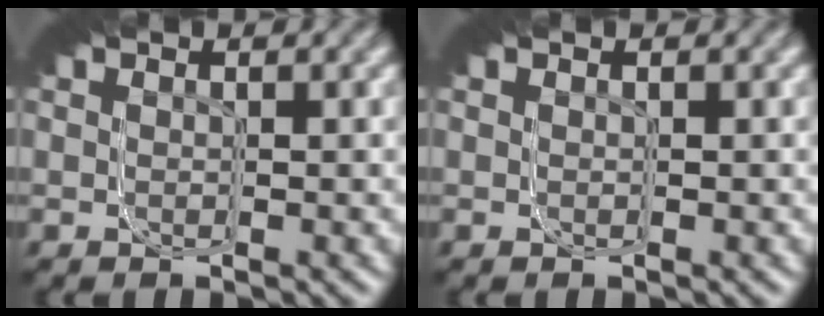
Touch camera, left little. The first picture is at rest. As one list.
[{"total": 0.0}]